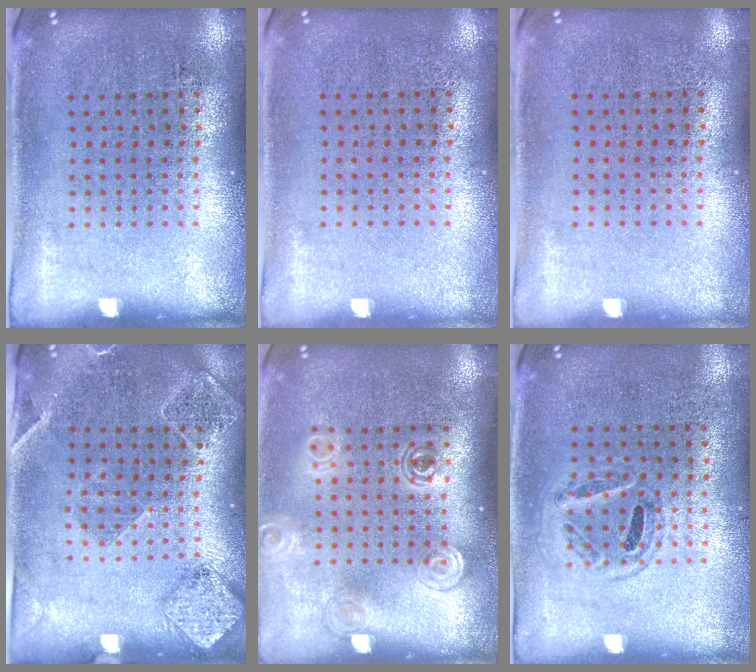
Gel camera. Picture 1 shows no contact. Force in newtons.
{"total": 0.0}
{"total": 0.0}
{"total": 1.6, "press": 1.6, "slide": 0.3}
{"total": 1.4, "press": 1.2, "slide": 0.8}
{"total": 0.9, "press": 0.8, "slide": 0.4}